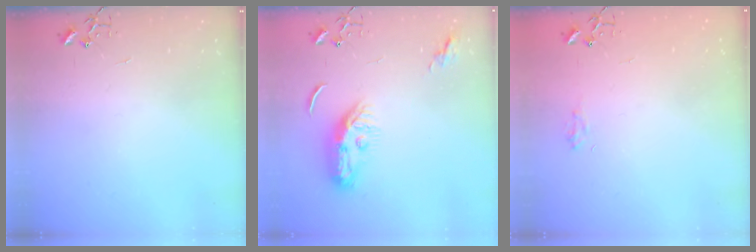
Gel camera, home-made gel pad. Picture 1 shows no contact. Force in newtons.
{"total": 9.3, "press": 9.2, "slide": 1.2}
{"total": 6.7, "press": 6.6, "slide": 0.7}